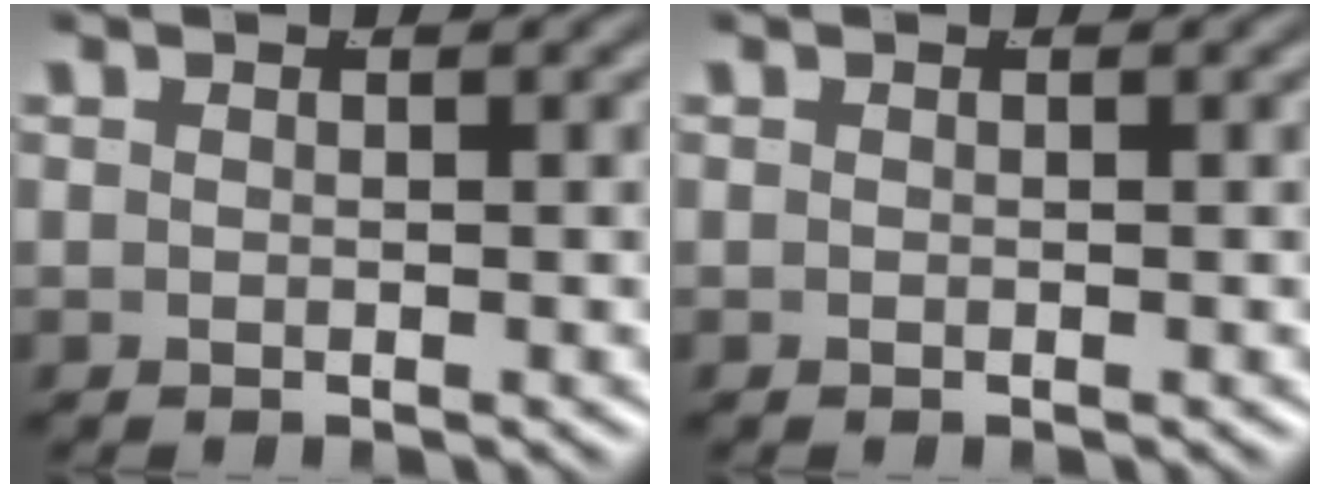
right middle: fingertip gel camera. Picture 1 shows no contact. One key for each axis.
{"total": 0.0}